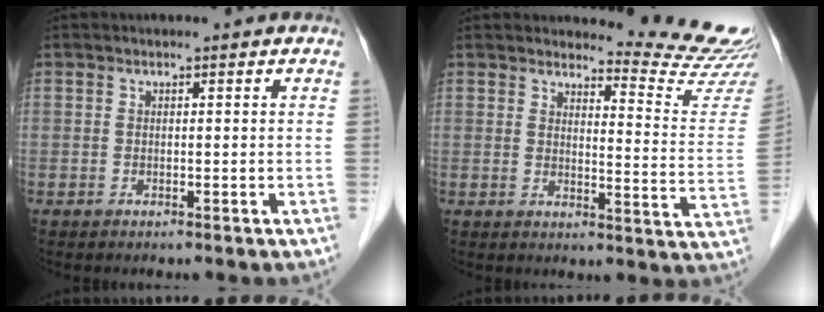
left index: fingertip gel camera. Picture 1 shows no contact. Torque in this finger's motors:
{"motor_torque": [0.94, -1.20, 0.25, 0.00]}